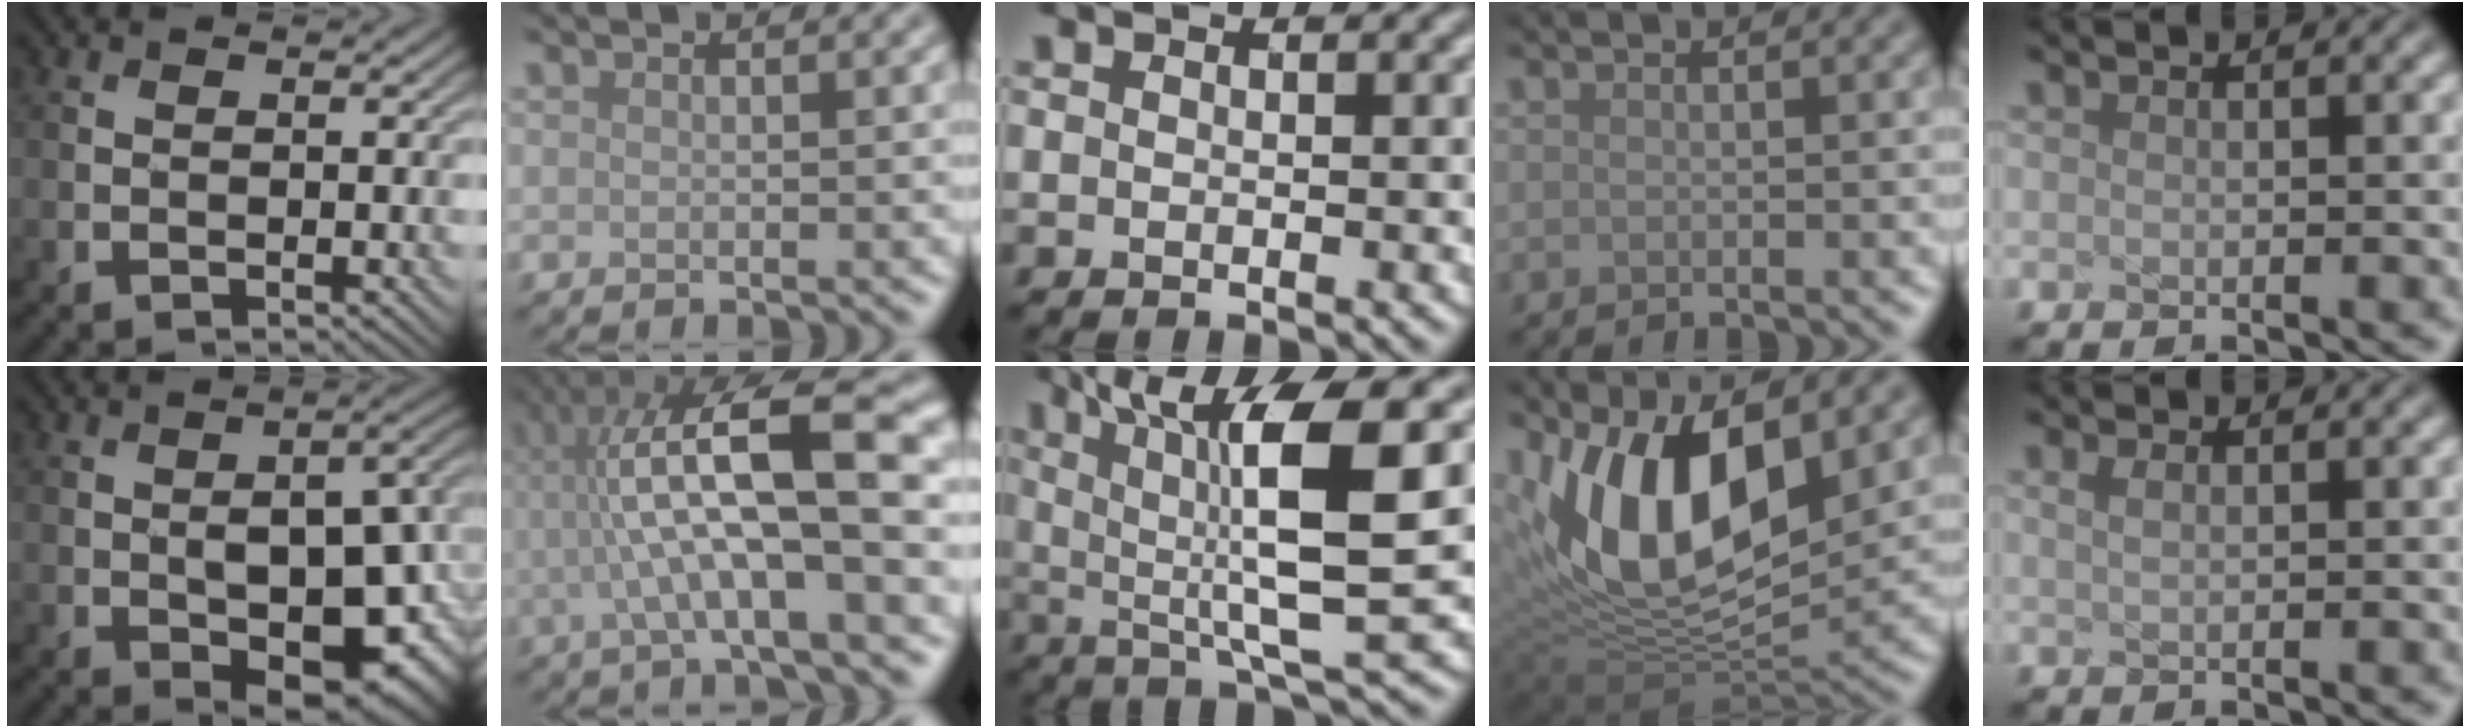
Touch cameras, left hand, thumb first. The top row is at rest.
{"thumb": {"total": 13.7, "force": [-3.0, 7.4, 11.2], "torque": [-0.143, -0.023, -0.031]}, "index": {"total": 11.3, "force": [0.9, 2.4, 11.0], "torque": [-0.177, 0.024, 0.018]}, "middle": {"total": 10.4, "force": [1.6, 2.2, 10.0], "torque": [-0.165, 0.001, 0.035]}, "ring": {"total": 14.1, "force": [4.4, 6.8, 11.5], "torque": [-0.198, 0.001, 0.070]}, "little": {"total": 0.9, "force": [0.4, 0.4, 0.8], "torque": [-0.016, 0.002, 0.009]}}